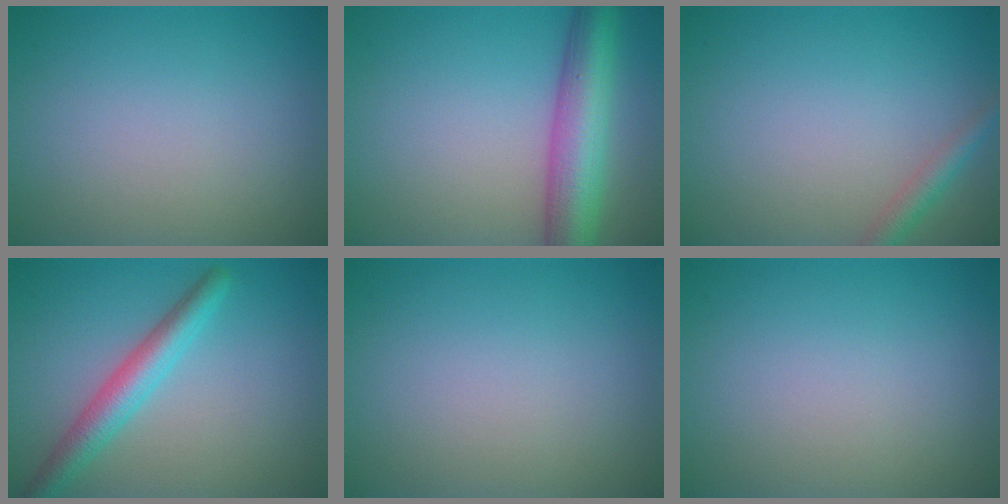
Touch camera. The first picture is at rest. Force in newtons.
{"total": 7.4, "press": 7.4, "slide": 0.3}
{"total": 1.9, "press": 1.9, "slide": 0.0}
{"total": 3.8, "press": 3.8, "slide": 0.1}
{"total": 0.0}
{"total": 0.0}